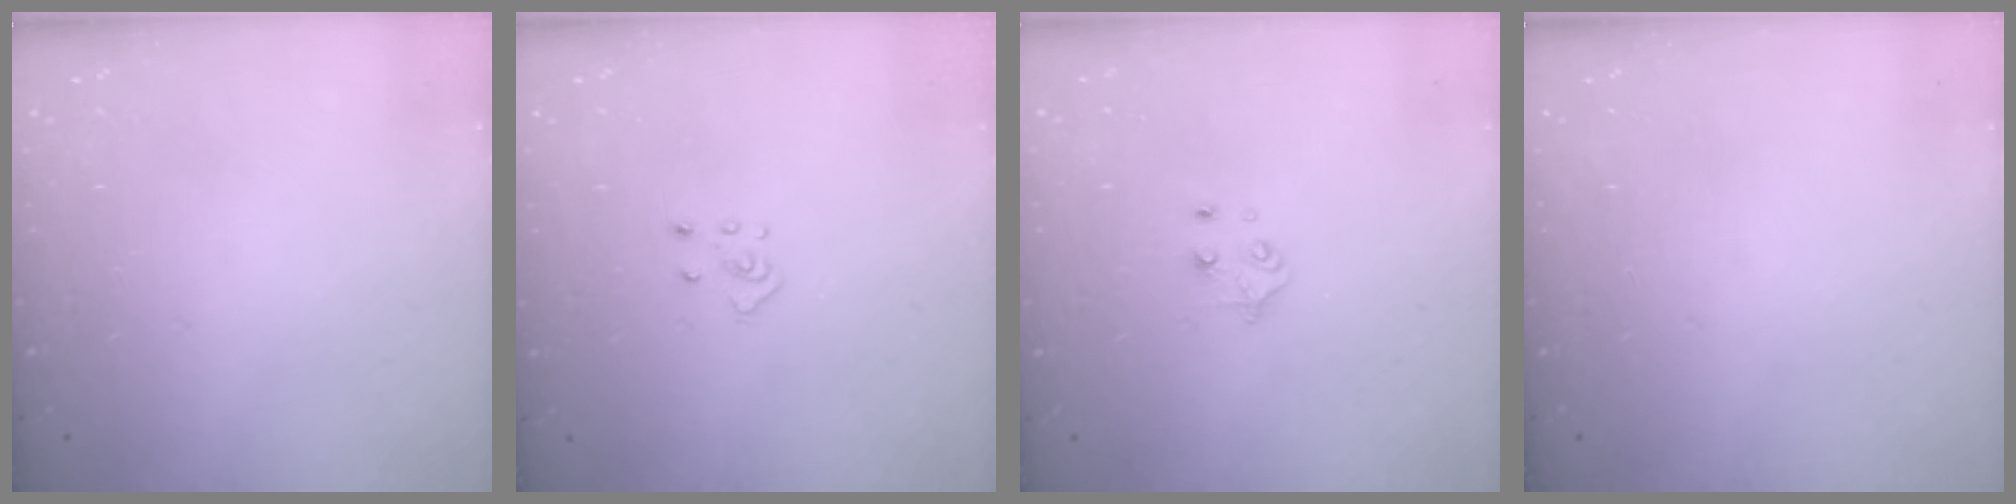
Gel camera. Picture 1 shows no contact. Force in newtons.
{"total": 3.7, "press": 3.7, "slide": 0.3}
{"total": 4.4, "press": 4.4, "slide": 0.4}
{"total": 0.0}